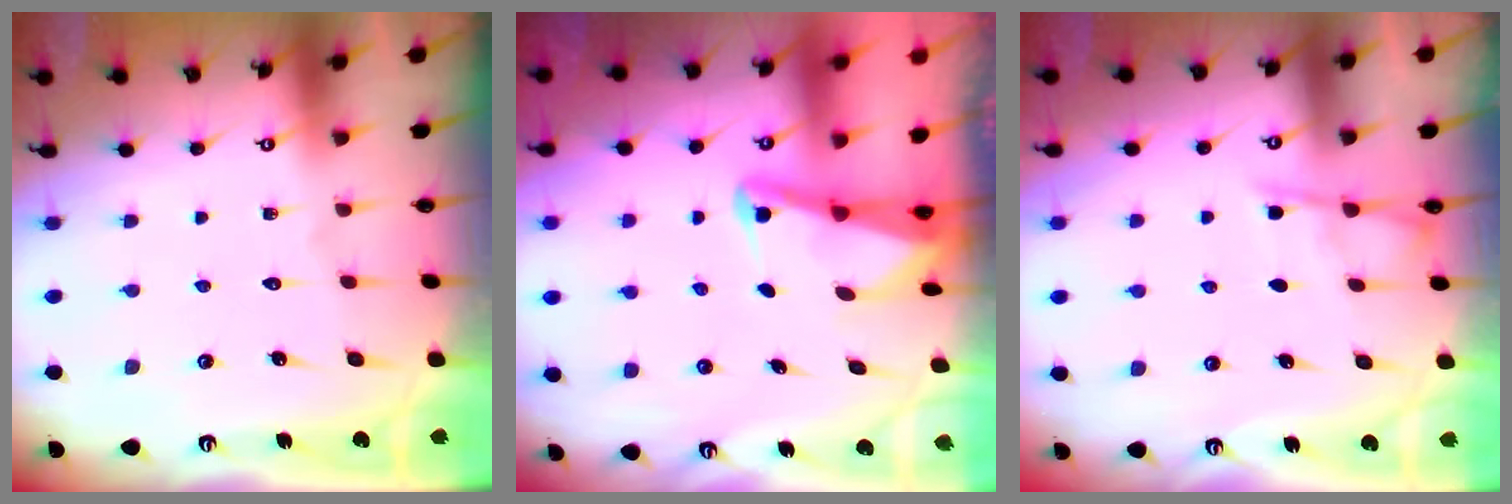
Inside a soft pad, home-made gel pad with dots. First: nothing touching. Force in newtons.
{"total": 2.5, "press": 2.4, "slide": 0.6}
{"total": 5.3, "press": 5.3, "slide": 0.6}